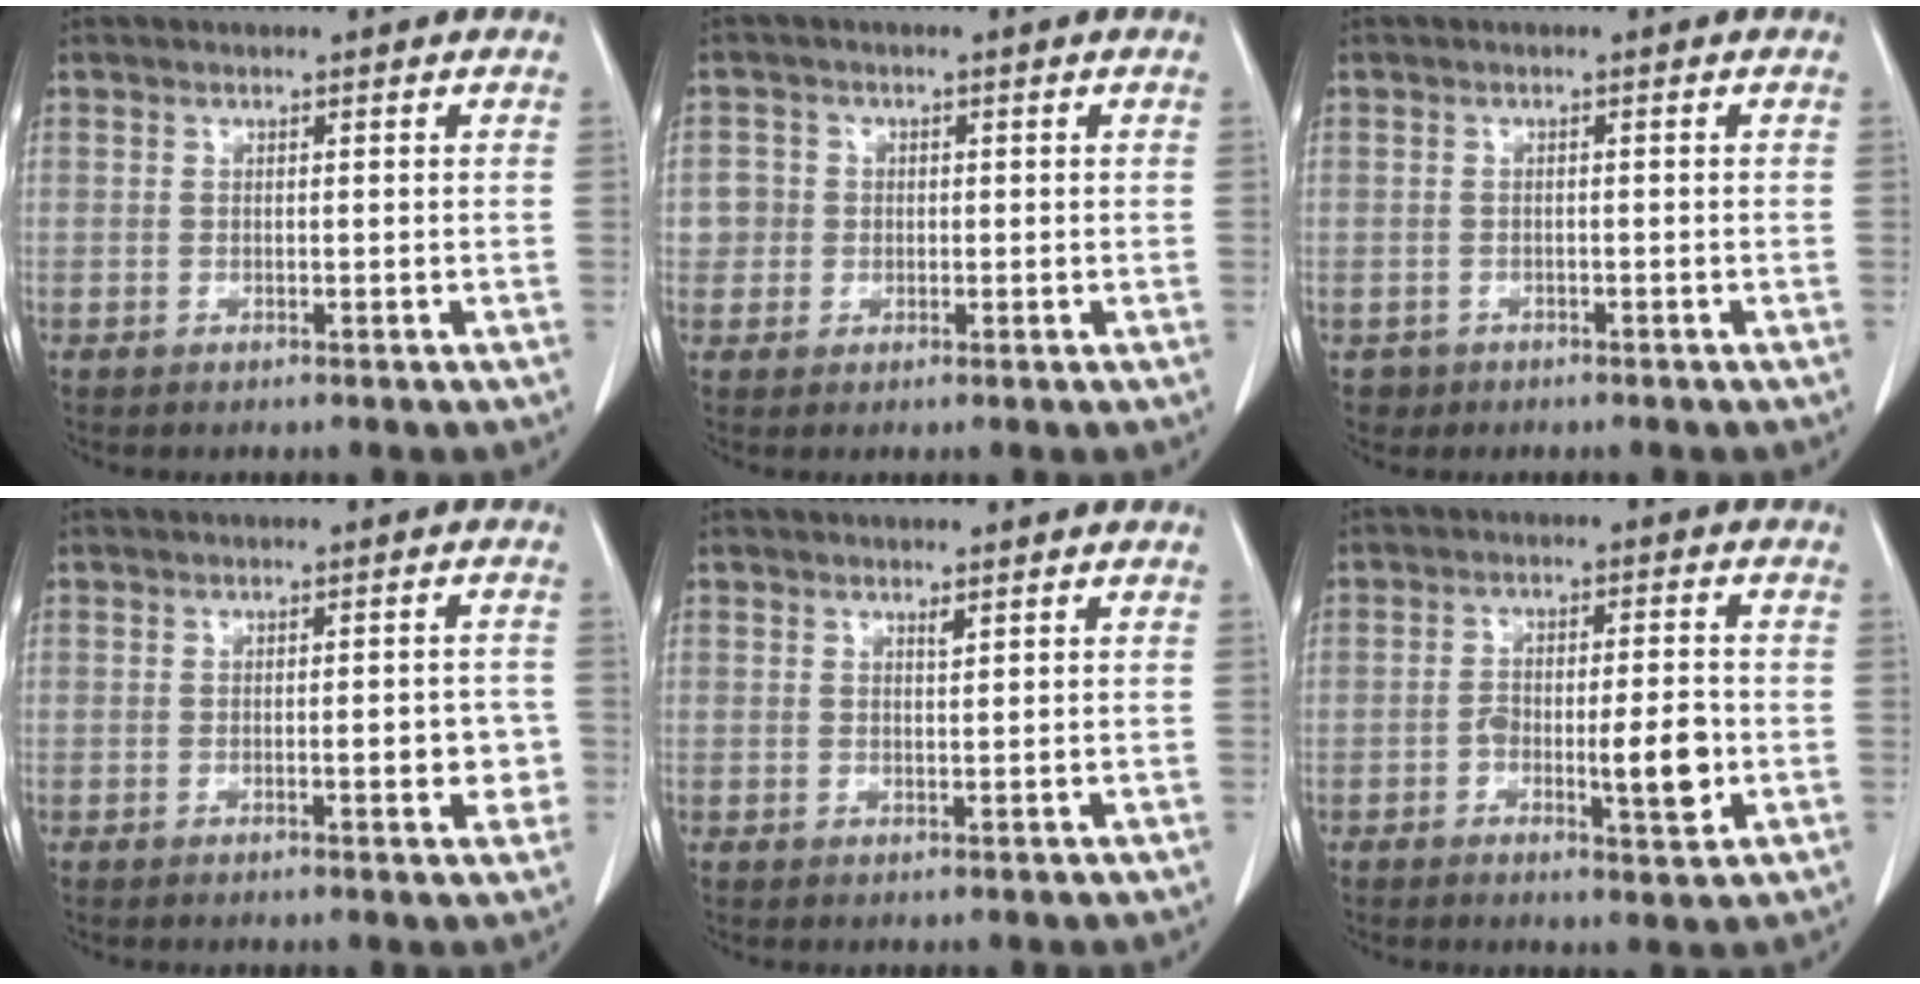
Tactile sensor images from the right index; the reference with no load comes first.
{"total": 3.1, "force": [0.0, 3.1, 0.1], "torque": [0.013, 0.010, -0.002]}
{"total": 1.5, "force": [-0.8, 1.3, -0.2], "torque": [0.001, 0.007, -0.014]}
{"total": 4.3, "force": [-1.0, 1.4, 4.0], "torque": [-0.046, 0.003, -0.011]}
{"total": 0.7, "force": [0.6, 0.0, 0.4], "torque": [-0.007, -0.004, 0.009]}
{"total": 7.6, "force": [-2.1, 2.0, 7.0], "torque": [-0.112, 0.006, -0.029]}